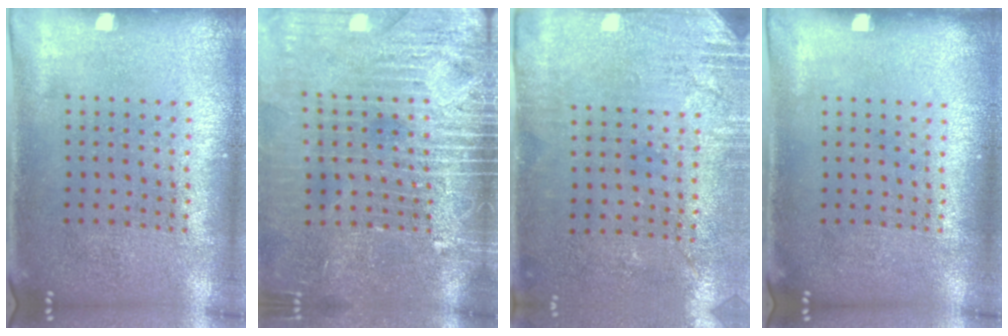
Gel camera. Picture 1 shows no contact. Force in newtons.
{"total": 4.4, "press": 3.7, "slide": 2.4}
{"total": 2.8, "press": 2.3, "slide": 1.6}
{"total": 0.0}